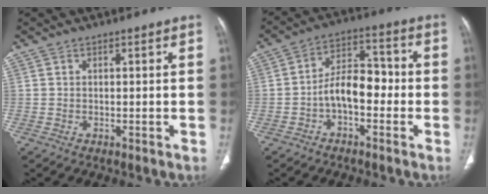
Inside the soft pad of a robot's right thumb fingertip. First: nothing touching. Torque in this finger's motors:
{"motor_torque": [1.45, 1.26, 1.02, -0.61, 0.06]}